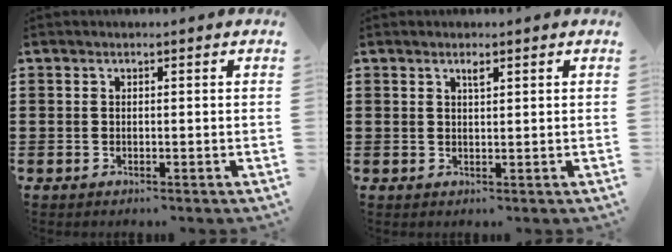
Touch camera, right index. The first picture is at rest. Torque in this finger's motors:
{"motor_torque": [0.16, -0.15, 0.01, 0.00]}